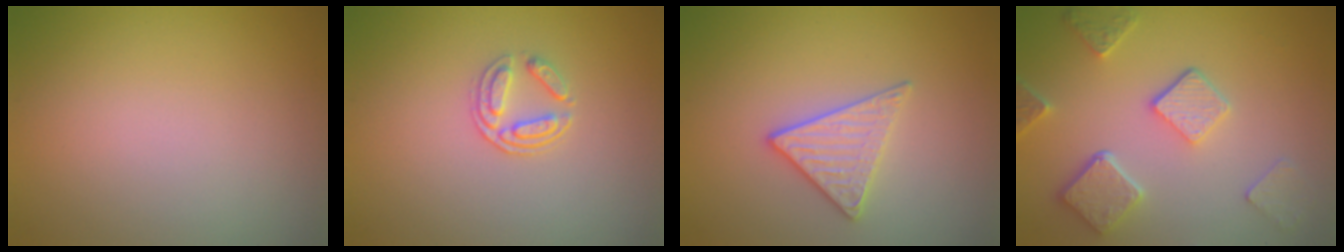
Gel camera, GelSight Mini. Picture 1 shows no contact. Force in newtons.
{"total": 2.0, "press": 1.4, "slide": 1.4}
{"total": 2.7, "press": 2.6, "slide": 1.0}
{"total": 5.0, "press": 3.8, "slide": 3.2}